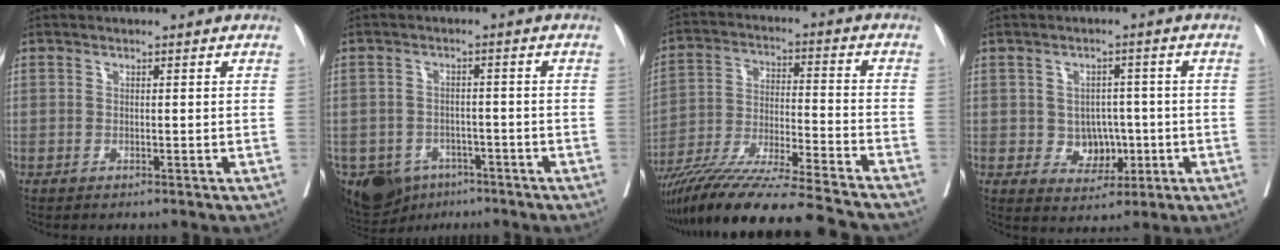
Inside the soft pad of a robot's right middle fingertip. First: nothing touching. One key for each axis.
{"total": 12.3, "fx": -7.3, "fy": 8.6, "fz": 4.9, "tx": -0.116, "ty": -0.004, "tz": -0.100}
{"total": 20.9, "fx": -18.2, "fy": -0.6, "fz": 10.2, "tx": -0.187, "ty": -0.041, "tz": -0.308}
{"total": 5.0, "fx": -0.7, "fy": 4.1, "fz": 2.8, "tx": -0.028, "ty": 0.007, "tz": -0.001}